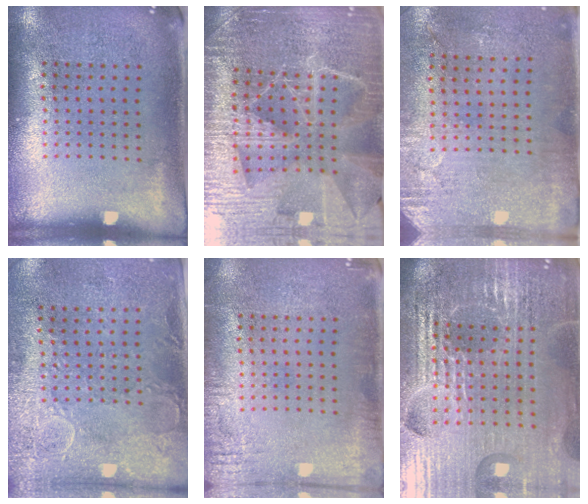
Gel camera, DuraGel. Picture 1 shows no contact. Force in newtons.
{"total": 4.8, "press": 4.5, "slide": 1.7}
{"total": 2.9, "press": 2.4, "slide": 1.6}
{"total": 2.9, "press": 2.4, "slide": 1.7}
{"total": 2.0, "press": 2.0, "slide": 0.2}
{"total": 6.3, "press": 5.6, "slide": 2.8}